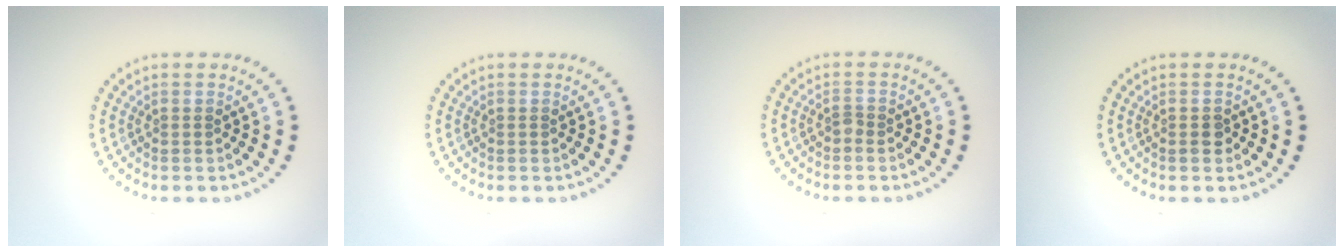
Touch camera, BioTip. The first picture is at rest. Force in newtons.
{"total": 0.0}
{"total": 0.8, "press": 0.5, "slide": 0.5}
{"total": 1.2, "press": 1.1, "slide": 0.4}